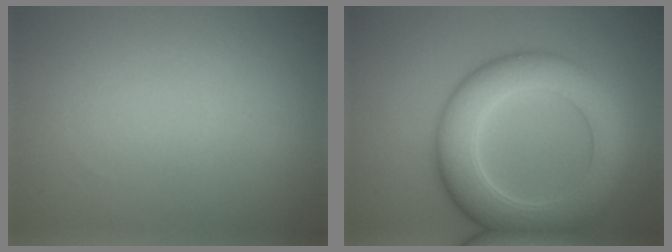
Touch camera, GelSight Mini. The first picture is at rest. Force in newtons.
{"total": 8.2, "press": 8.2, "slide": 0.4}